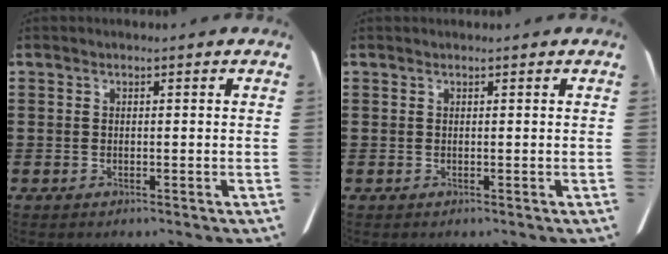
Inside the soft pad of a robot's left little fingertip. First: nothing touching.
{"total": 0.0}